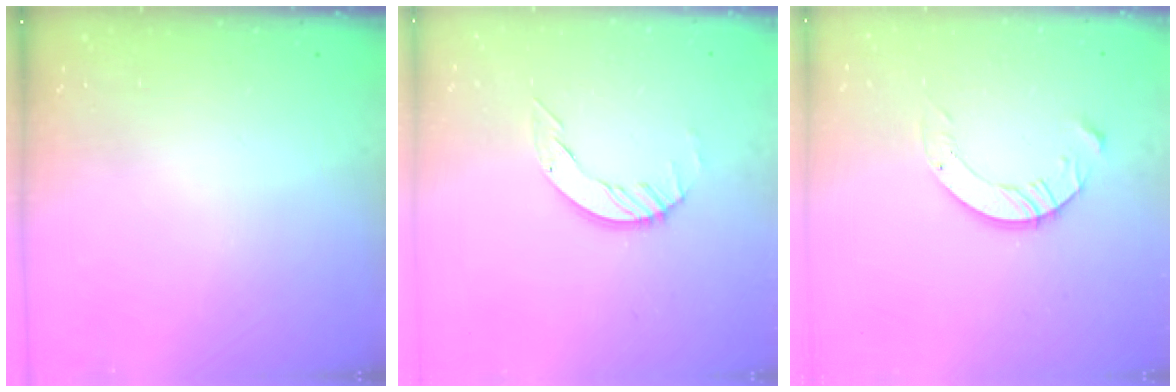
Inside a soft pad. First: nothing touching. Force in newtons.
{"total": 6.3, "press": 6.3, "slide": 0.2}
{"total": 6.9, "press": 6.9, "slide": 0.4}